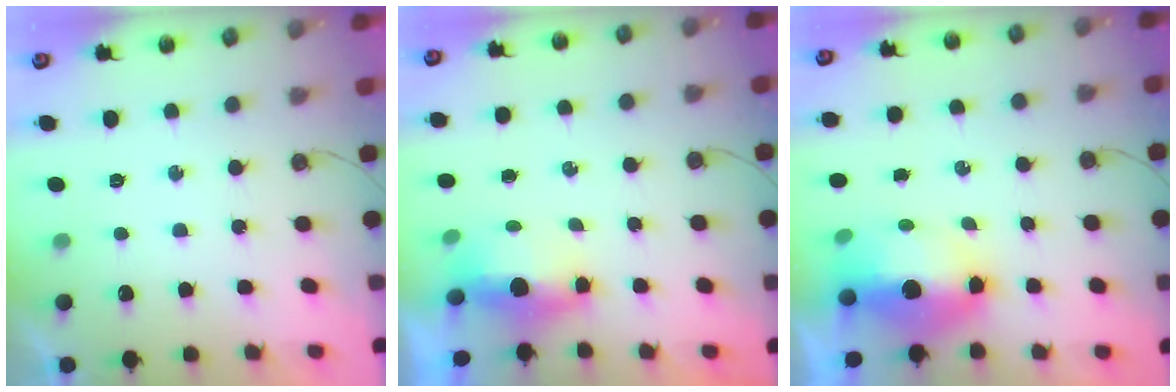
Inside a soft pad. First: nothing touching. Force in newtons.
{"total": 10.2, "press": 5.8, "slide": 8.4}
{"total": 13.2, "press": 10.2, "slide": 8.4}